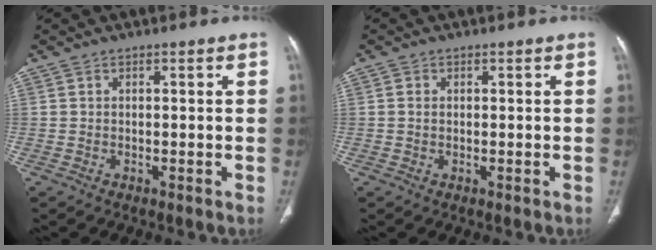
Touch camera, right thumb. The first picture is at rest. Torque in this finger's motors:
{"motor_torque": [-0.68, 0.08, -0.29, -0.14, -0.04]}